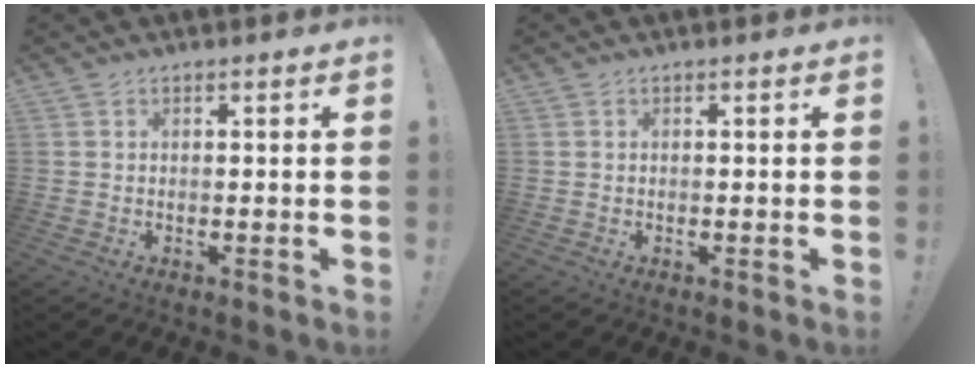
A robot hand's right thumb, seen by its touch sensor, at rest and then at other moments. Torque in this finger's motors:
{"motor_torque": [0.00, 0.00, 0.06, -0.06, 0.00]}